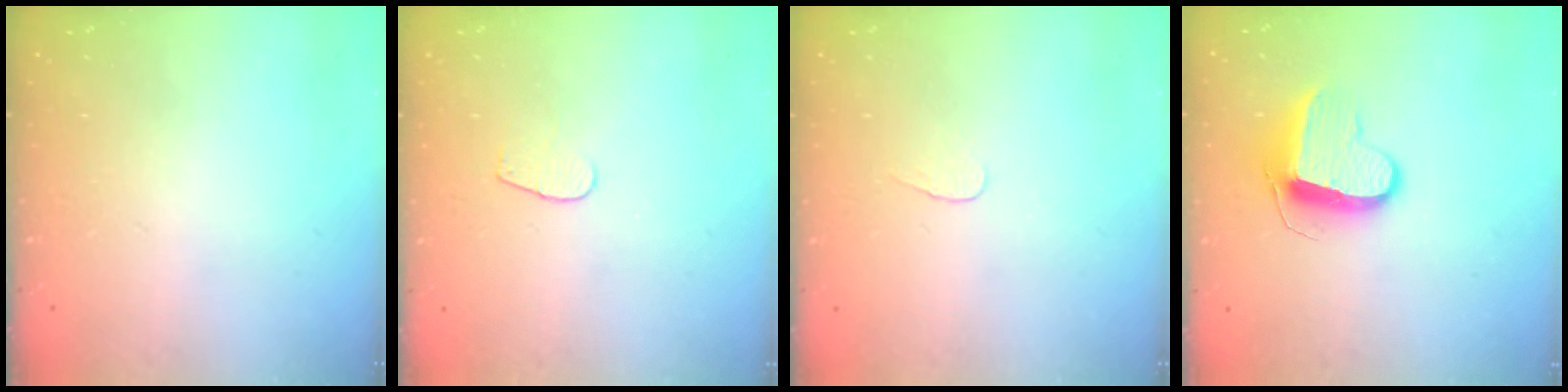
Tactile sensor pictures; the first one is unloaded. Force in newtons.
{"total": 3.2, "press": 3.2, "slide": 0.3}
{"total": 2.8, "press": 2.7, "slide": 0.3}
{"total": 10.1, "press": 10.1, "slide": 0.3}